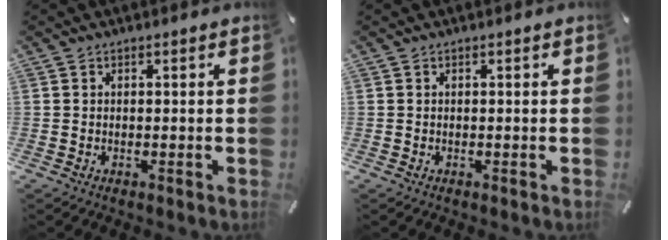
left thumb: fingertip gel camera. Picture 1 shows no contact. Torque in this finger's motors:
{"motor_torque": [0.00, 0.00, -0.01, -0.01, 0.00]}